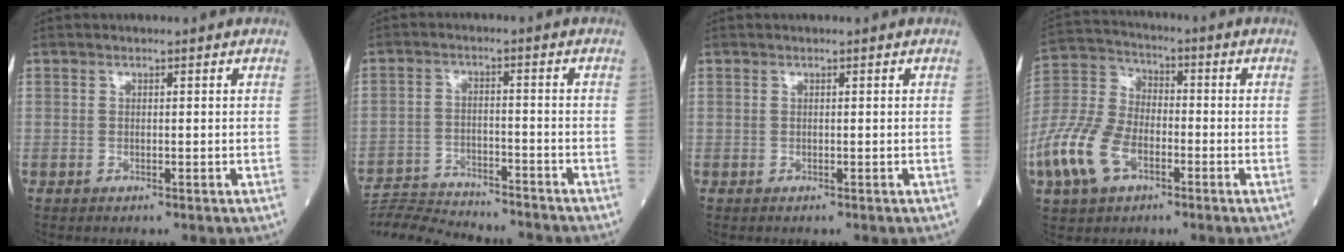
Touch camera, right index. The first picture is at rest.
{"total": 13.2, "force": [-12.8, 0.5, 3.0], "torque": [-0.050, 0.006, -0.203]}
{"total": 0.0}
{"total": 12.9, "force": [-5.4, 7.4, 9.0], "torque": [-0.227, 0.008, -0.104]}